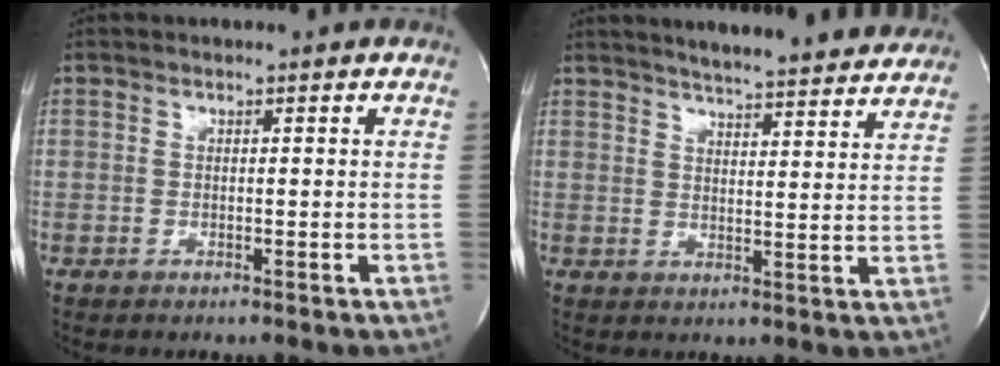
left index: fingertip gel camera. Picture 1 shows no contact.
{"total": 17.4, "force": [15.9, 1.7, 6.8], "torque": [-0.100, 0.000, 0.199]}